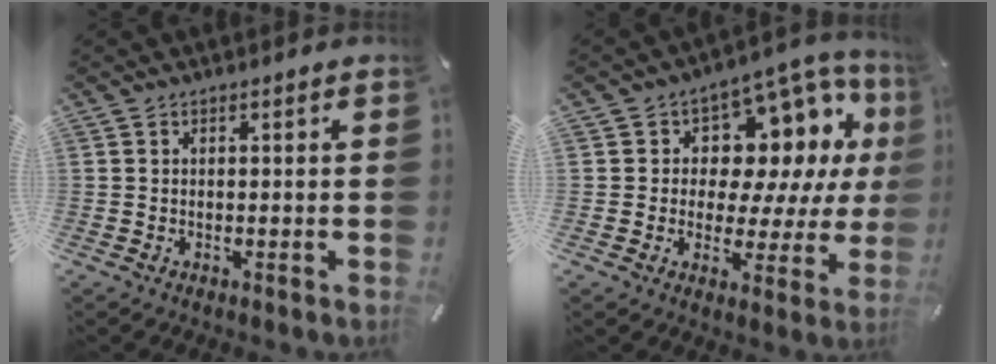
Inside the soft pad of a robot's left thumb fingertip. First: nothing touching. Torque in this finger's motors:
{"motor_torque": [0.21, 0.58, 0.68, 0.32, 0.07]}